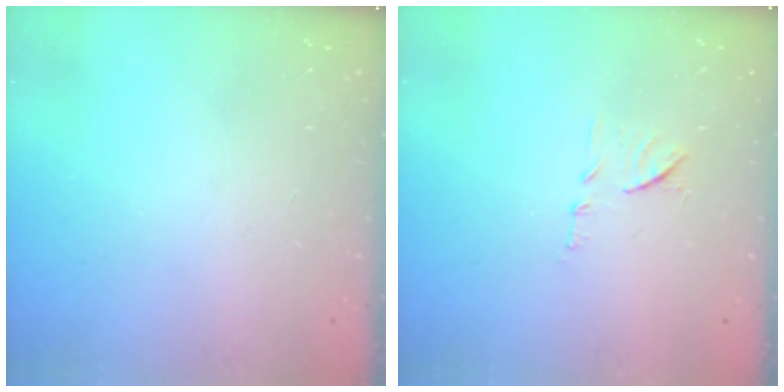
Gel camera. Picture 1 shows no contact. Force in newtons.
{"total": 8.7, "press": 8.7, "slide": 0.3}